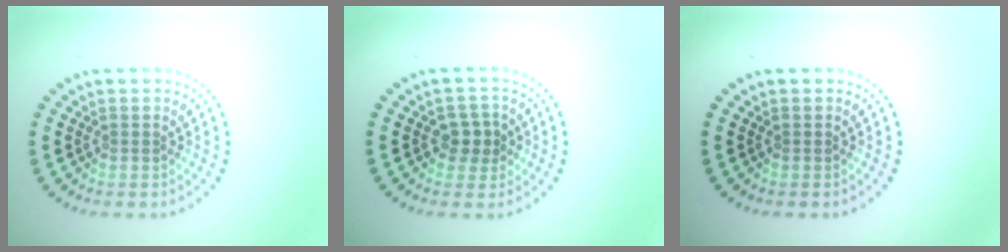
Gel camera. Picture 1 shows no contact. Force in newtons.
{"total": 2.1, "press": 2.0, "slide": 0.7}
{"total": 0.0}